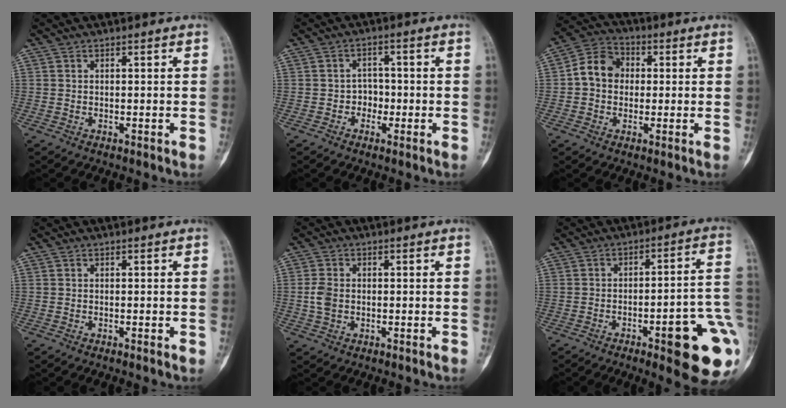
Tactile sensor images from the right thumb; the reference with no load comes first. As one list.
[{"total": 3.0, "force": [-1.1, 2.6, 1.1], "torque": [0.012, 0.013, -0.025]}, {"total": 8.4, "force": [0.4, 7.0, 4.6], "torque": [-0.065, 0.024, -0.007]}, {"total": 0.5, "force": [-0.1, 0.1, 0.5], "torque": [-0.005, -0.001, -0.002]}, {"total": 3.6, "force": [-0.2, 2.6, 2.6], "torque": [-0.059, 0.006, -0.005]}, {"total": 18.3, "force": [-6.0, 4.2, 16.8], "torque": [-0.159, 0.029, -0.065]}]